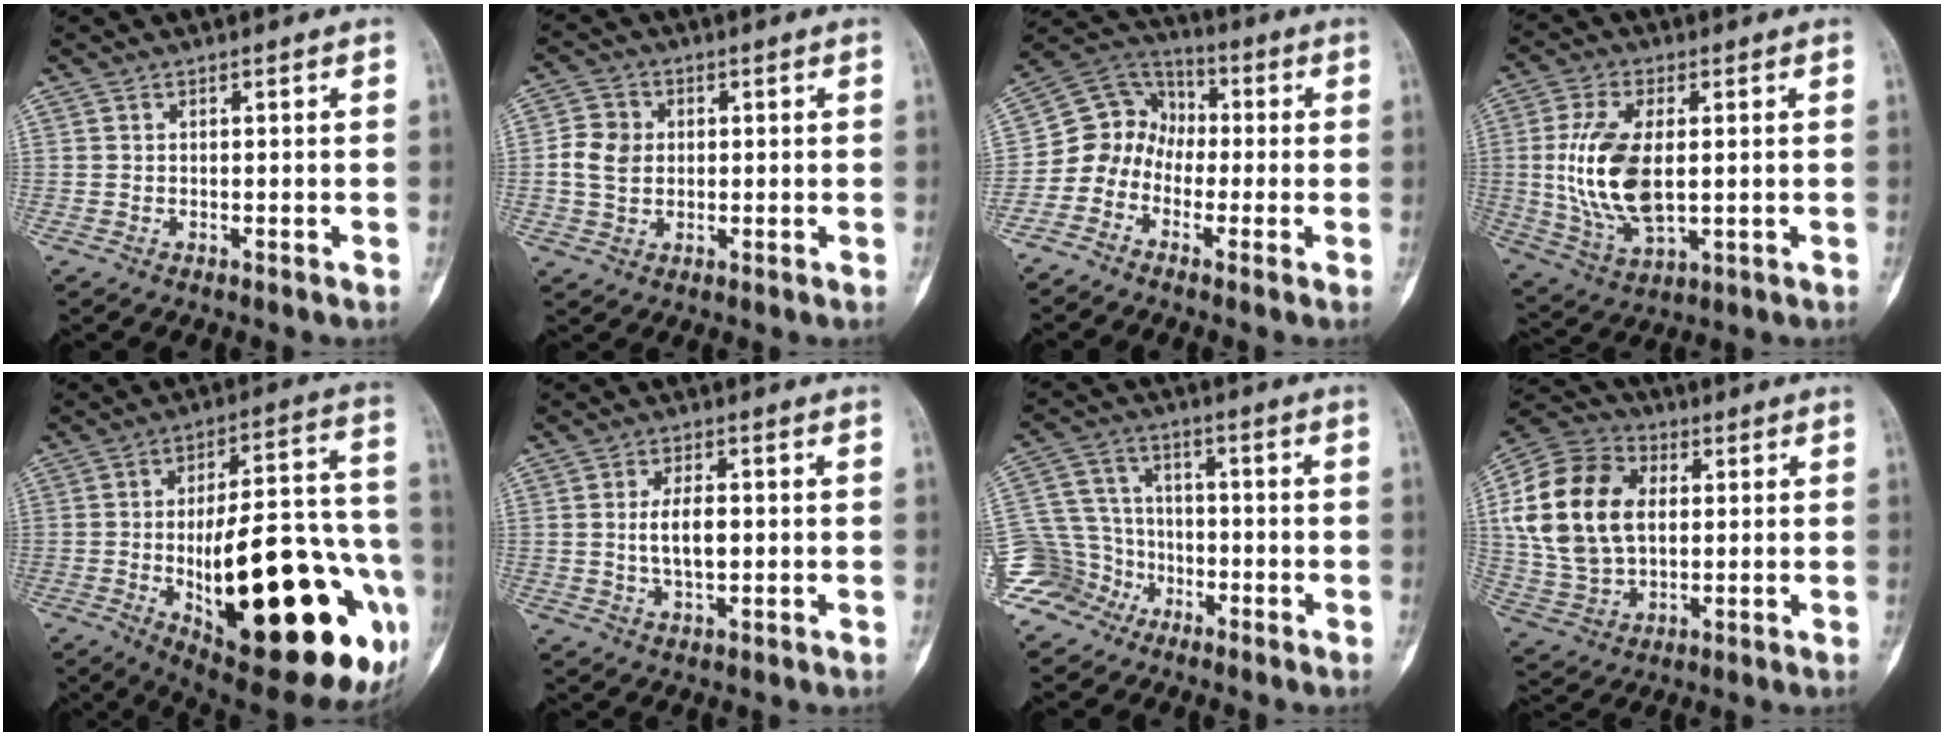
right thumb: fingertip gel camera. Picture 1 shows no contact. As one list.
[{"total": 6.4, "force": [0.4, 5.3, 3.5], "torque": [-0.056, 0.006, 0.006]}, {"total": 8.7, "force": [-2.5, 7.8, 2.9], "torque": [-0.024, 0.067, -0.063]}, {"total": 14.7, "force": [0.7, 7.6, 12.6], "torque": [-0.254, -0.010, 0.024]}, {"total": 35.0, "force": [-11.0, 12.5, 30.8], "torque": [-0.369, 0.031, -0.139]}, {"total": 6.3, "force": [0.3, 3.1, 5.4], "torque": [-0.096, -0.002, 0.007]}, {"total": 12.3, "force": [-6.7, 10.0, 2.6], "torque": [-0.046, 0.058, -0.125]}, {"total": 20.0, "force": [3.2, 13.8, 14.2], "torque": [-0.270, 0.011, 0.059]}]